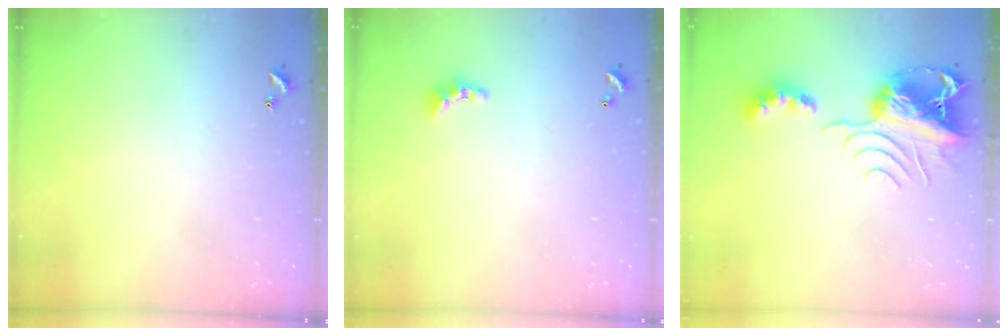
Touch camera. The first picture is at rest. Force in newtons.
{"total": 2.7, "press": 2.7, "slide": 0.6}
{"total": 11.3, "press": 11.2, "slide": 1.1}